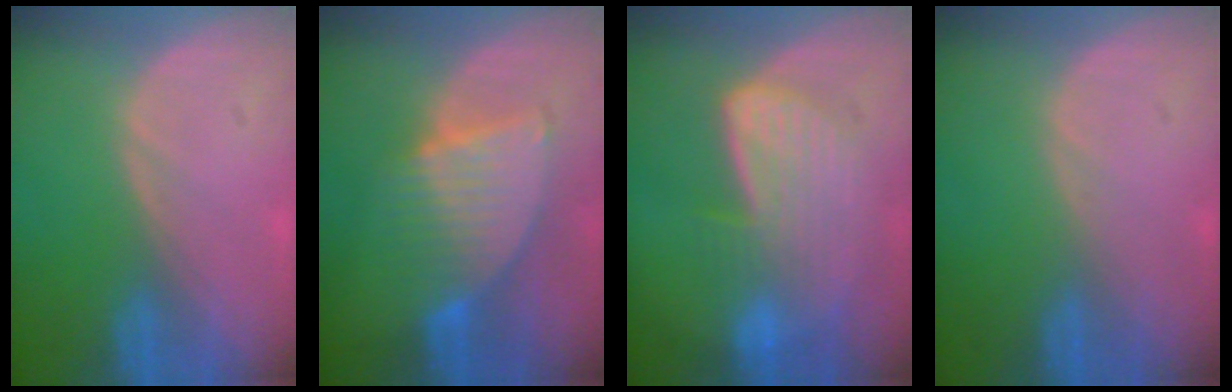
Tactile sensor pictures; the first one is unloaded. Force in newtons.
{"total": 7.2, "press": 6.8, "slide": 2.3}
{"total": 7.6, "press": 7.2, "slide": 2.2}
{"total": 0.0}